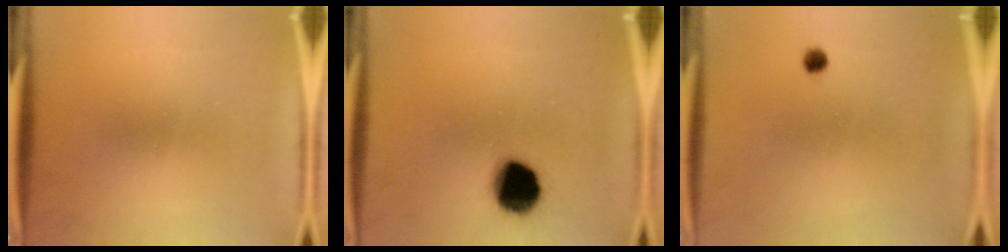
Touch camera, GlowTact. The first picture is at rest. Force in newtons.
{"total": 13.6}
{"total": 1.3}